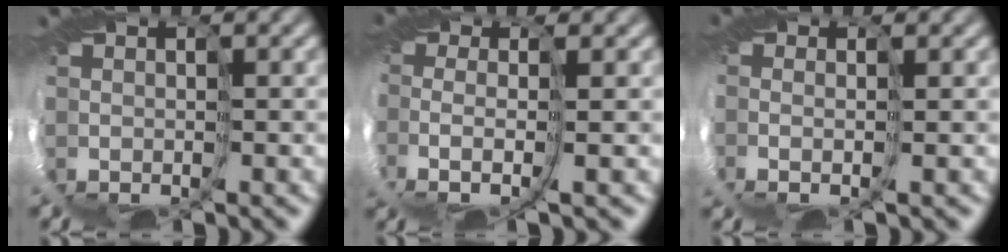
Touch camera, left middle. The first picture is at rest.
{"total": 1.9, "force": [-0.9, -0.3, 1.7], "torque": [-0.069, -0.007, -0.030]}
{"total": 1.6, "force": [-0.2, 0.0, 1.5], "torque": [-0.052, -0.004, -0.007]}